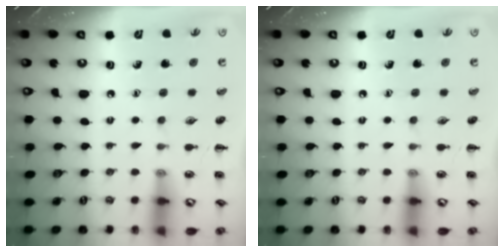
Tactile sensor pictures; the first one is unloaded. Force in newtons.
{"total": 0.0}